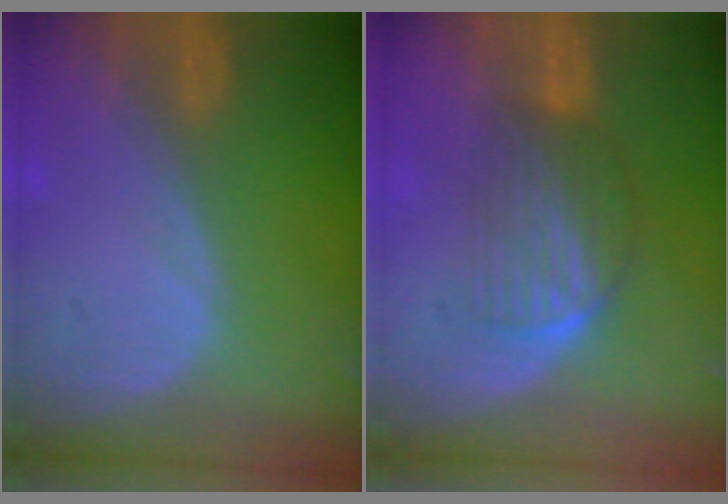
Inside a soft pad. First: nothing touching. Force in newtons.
{"total": 6.9, "press": 5.8, "slide": 3.7}